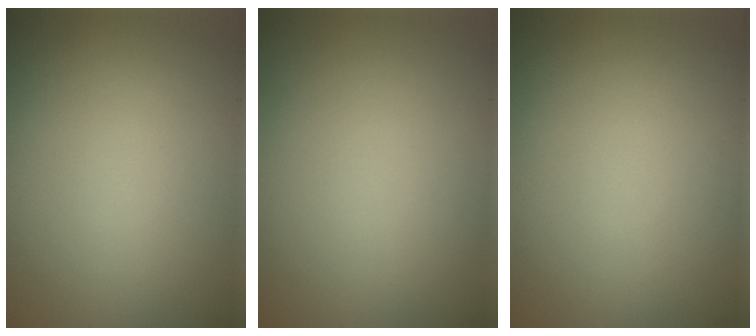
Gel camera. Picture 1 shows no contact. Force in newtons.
{"total": 0.0}
{"total": 0.0}